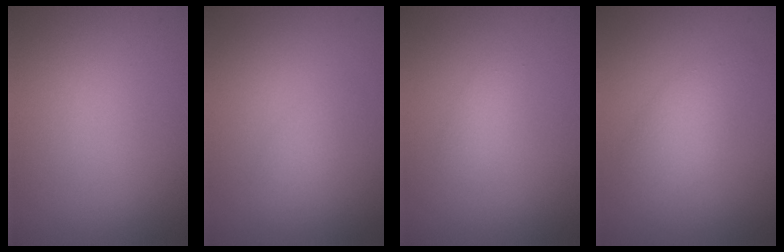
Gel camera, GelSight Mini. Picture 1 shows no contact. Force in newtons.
{"total": 1.3, "press": 1.3, "slide": 0.0}
{"total": 1.0, "press": 1.0, "slide": 0.0}
{"total": 2.7, "press": 2.7, "slide": 0.1}